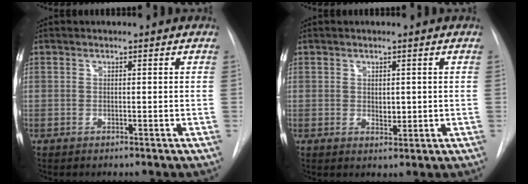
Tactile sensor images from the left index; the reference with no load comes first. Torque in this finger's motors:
{"motor_torque": [0.28, 0.00, 0.02, 0.02]}